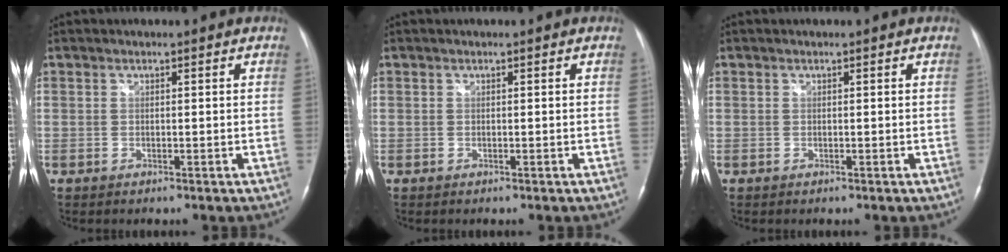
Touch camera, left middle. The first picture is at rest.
{"total": 0.0}
{"total": 0.0}